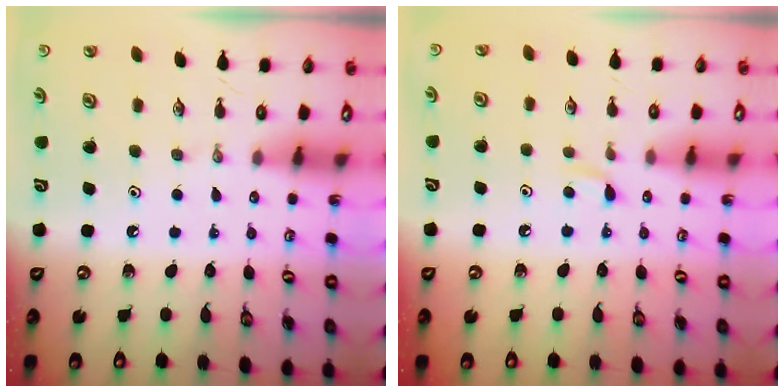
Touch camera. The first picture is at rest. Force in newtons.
{"total": 4.0, "press": 3.9, "slide": 0.6}